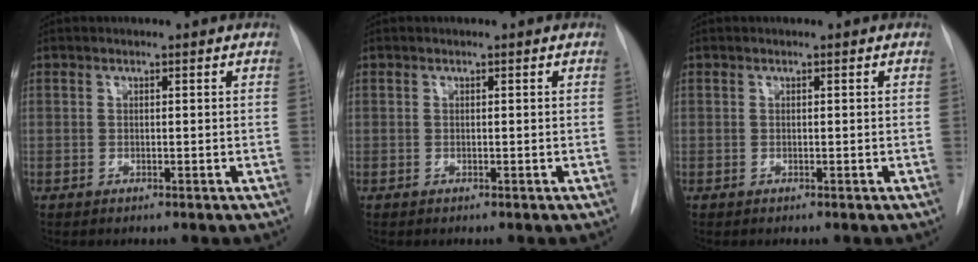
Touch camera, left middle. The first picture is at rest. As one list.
[{"total": 0.0}, {"total": 0.0}]